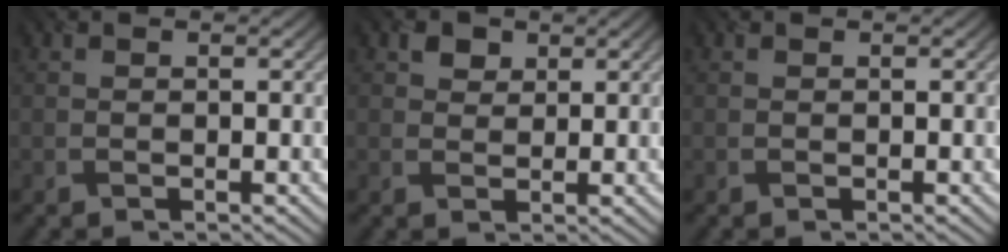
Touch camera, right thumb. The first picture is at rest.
{"total": 1.7, "force": [1.2, 1.2, 0.3], "torque": [-0.008, -0.001, 0.020]}
{"total": 0.0}